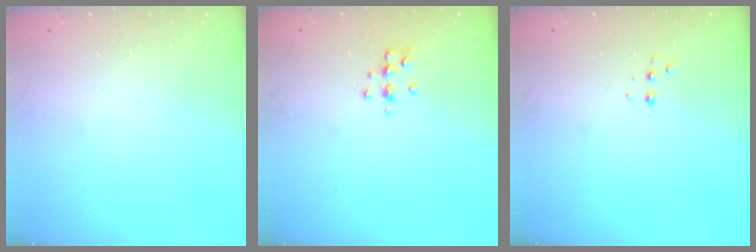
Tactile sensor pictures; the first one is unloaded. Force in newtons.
{"total": 4.9, "press": 4.8, "slide": 0.7}
{"total": 4.7, "press": 4.6, "slide": 0.8}